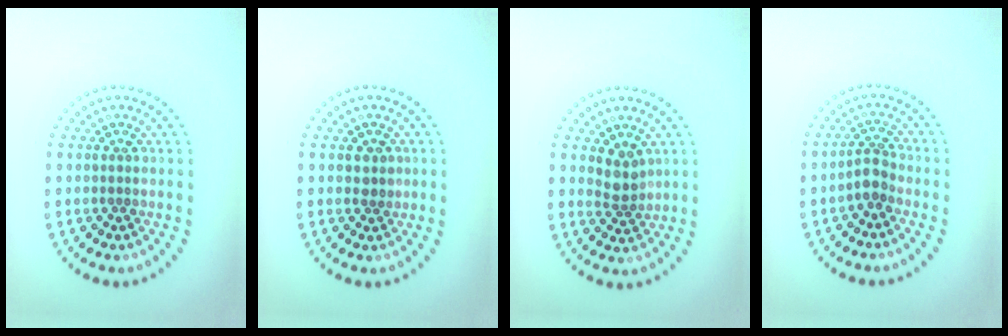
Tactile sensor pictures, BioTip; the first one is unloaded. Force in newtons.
{"total": 1.5, "press": 1.4, "slide": 0.6}
{"total": 2.3, "press": 1.9, "slide": 1.2}
{"total": 2.2, "press": 1.8, "slide": 1.4}